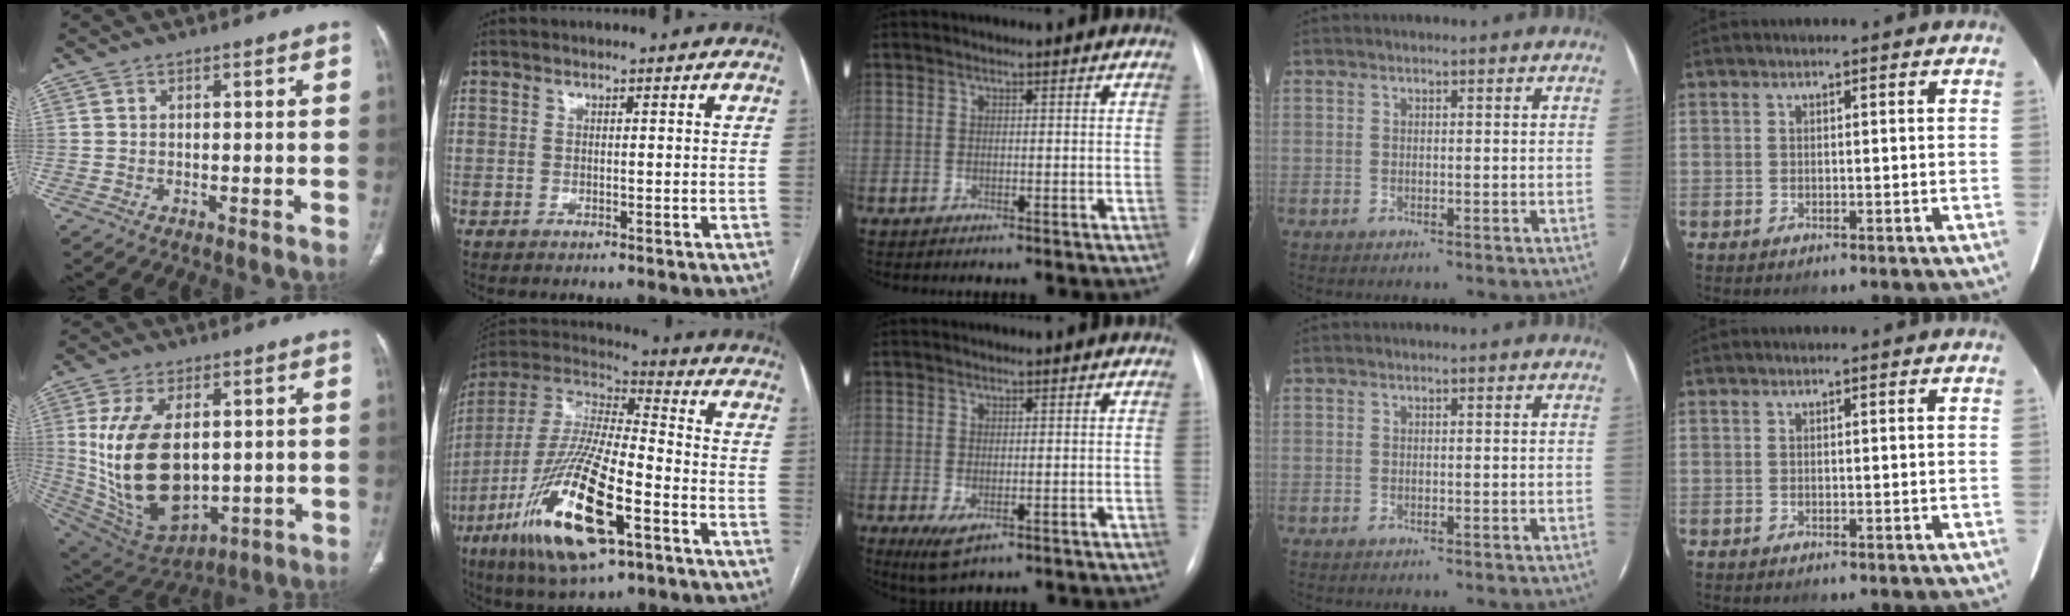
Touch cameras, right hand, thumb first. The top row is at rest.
{"thumb": {"total": 20.6, "force": [1.4, 11.8, 16.9], "torque": [-0.321, -0.018, 0.056]}, "index": {"total": 21.8, "force": [-9.3, 4.8, 19.2], "torque": [-0.417, -0.038, -0.165]}, "middle": {"total": 3.0, "force": [-0.9, 1.3, 2.6], "torque": [-0.047, -0.010, -0.004]}}